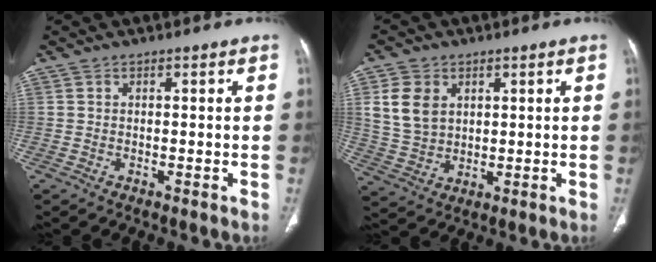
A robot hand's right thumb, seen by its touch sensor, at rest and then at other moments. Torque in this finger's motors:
{"motor_torque": [-0.24, 0.05, 0.96, 0.28, 0.09]}